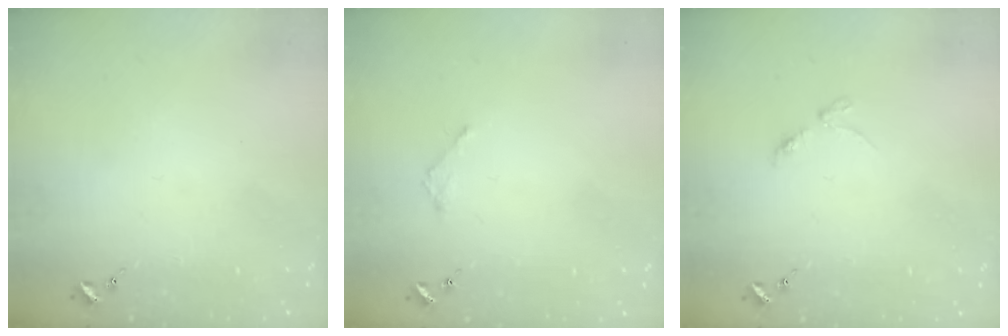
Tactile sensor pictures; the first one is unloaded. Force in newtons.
{"total": 1.8, "press": 1.8, "slide": 0.2}
{"total": 2.9, "press": 2.8, "slide": 0.4}